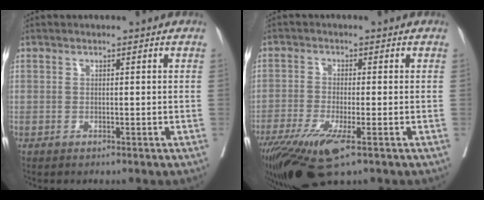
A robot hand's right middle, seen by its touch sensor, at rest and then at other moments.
{"total": 10.1, "force": [-5.8, 1.8, 8.1], "torque": [-0.140, -0.027, -0.101]}